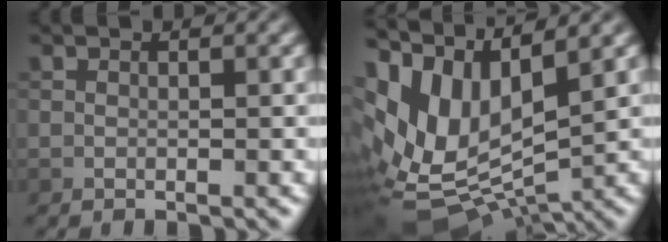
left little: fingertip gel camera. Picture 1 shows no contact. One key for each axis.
{"total": 11.9, "fx": 2.6, "fy": 6.3, "fz": 9.8, "tx": -0.204, "ty": -0.002, "tz": 0.058}